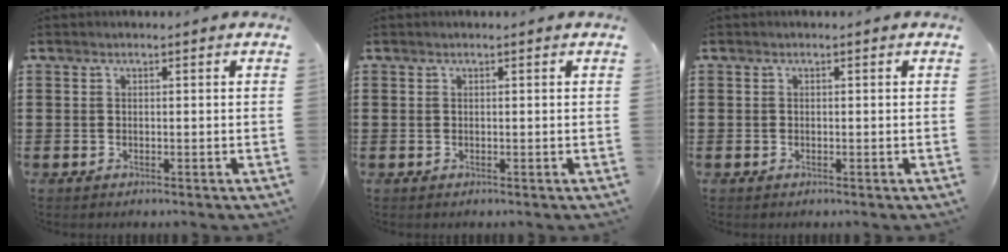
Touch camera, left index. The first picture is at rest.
{"total": 0.0}
{"total": 0.0}